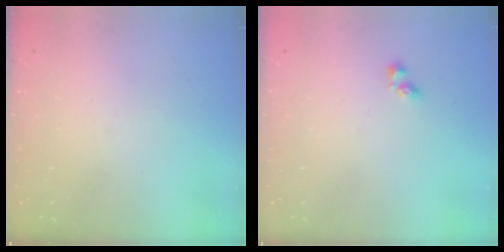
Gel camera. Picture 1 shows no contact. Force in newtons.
{"total": 2.9, "press": 2.6, "slide": 1.3}